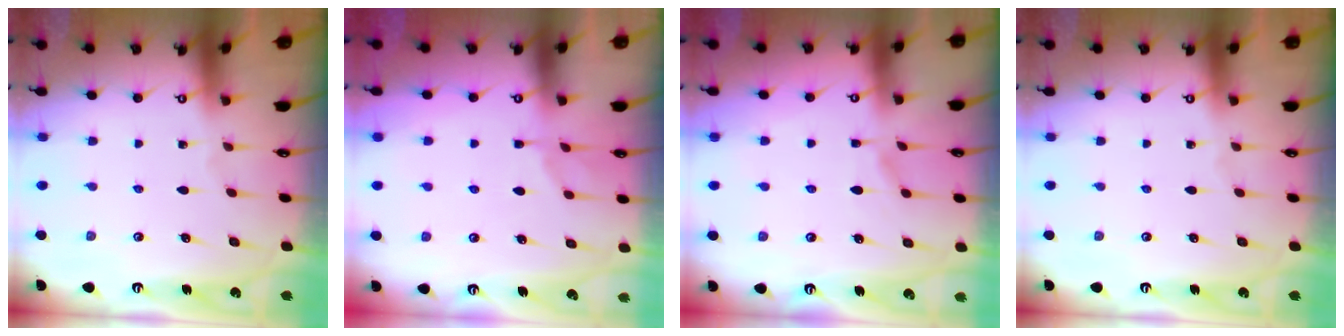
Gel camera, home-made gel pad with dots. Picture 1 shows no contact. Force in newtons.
{"total": 1.7, "press": 1.4, "slide": 0.9}
{"total": 4.3, "press": 4.3, "slide": 0.5}
{"total": 0.0}